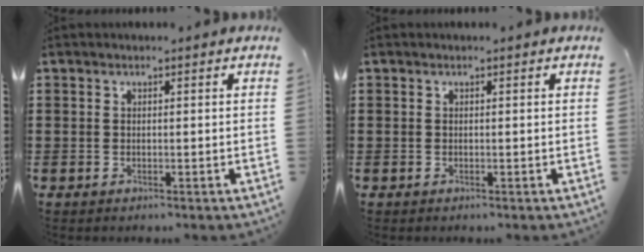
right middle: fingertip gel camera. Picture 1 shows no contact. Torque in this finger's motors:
{"motor_torque": [0.02, 0.02, 0.00, 0.01]}